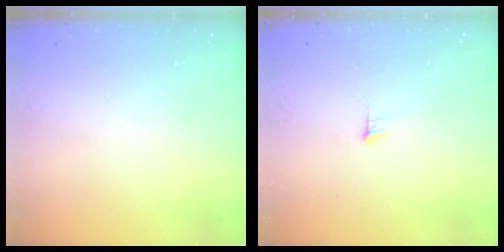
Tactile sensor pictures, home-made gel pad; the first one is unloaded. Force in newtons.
{"total": 4.0, "press": 4.0, "slide": 0.3}